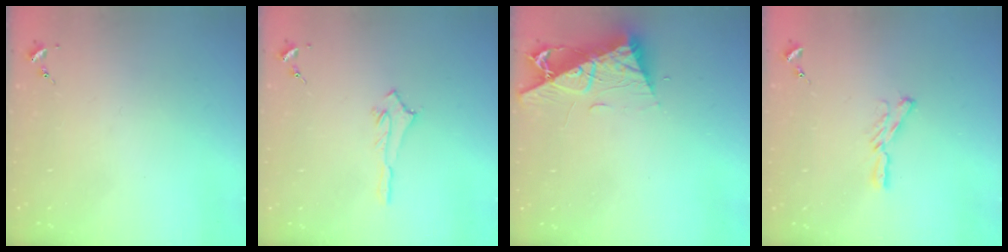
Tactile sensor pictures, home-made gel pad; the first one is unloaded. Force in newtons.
{"total": 2.8, "press": 2.7, "slide": 0.4}
{"total": 11.8, "press": 11.7, "slide": 1.4}
{"total": 5.0, "press": 5.0, "slide": 0.5}